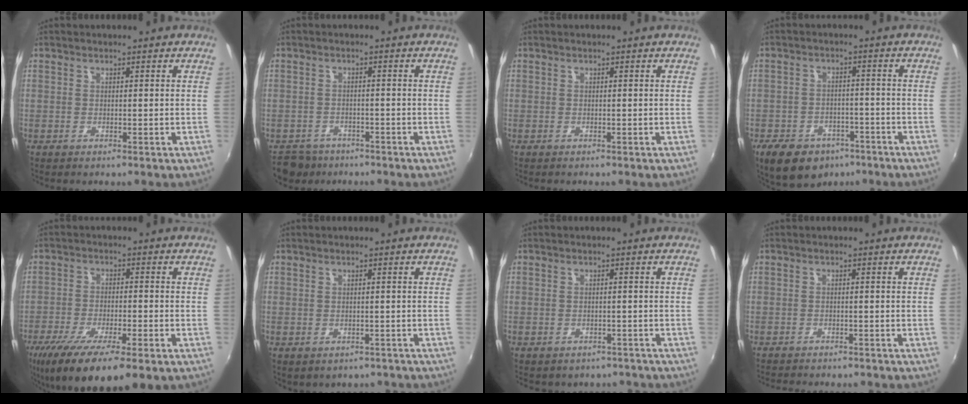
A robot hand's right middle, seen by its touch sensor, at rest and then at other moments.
{"total": 5.4, "force": [-4.4, 3.0, 0.9], "torque": [-0.035, -0.003, -0.073]}
{"total": 0.0}
{"total": 12.1, "force": [-7.8, 7.7, 5.1], "torque": [-0.127, 0.005, -0.108]}
{"total": 15.8, "force": [-10.0, 3.8, 11.6], "torque": [-0.226, -0.056, -0.167]}
{"total": 3.7, "force": [-2.7, 2.2, 1.4], "torque": [-0.029, -0.012, -0.025]}
{"total": 5.9, "force": [-4.9, 2.9, 1.6], "torque": [-0.033, -0.011, -0.052]}
{"total": 5.5, "force": [-5.1, 1.2, 1.8], "torque": [-0.047, -0.016, -0.074]}